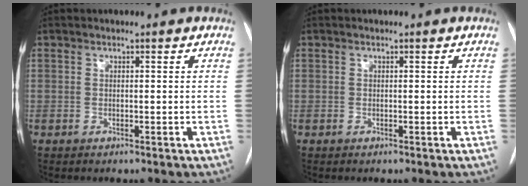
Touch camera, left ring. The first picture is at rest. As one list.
[{"total": 0.0}]